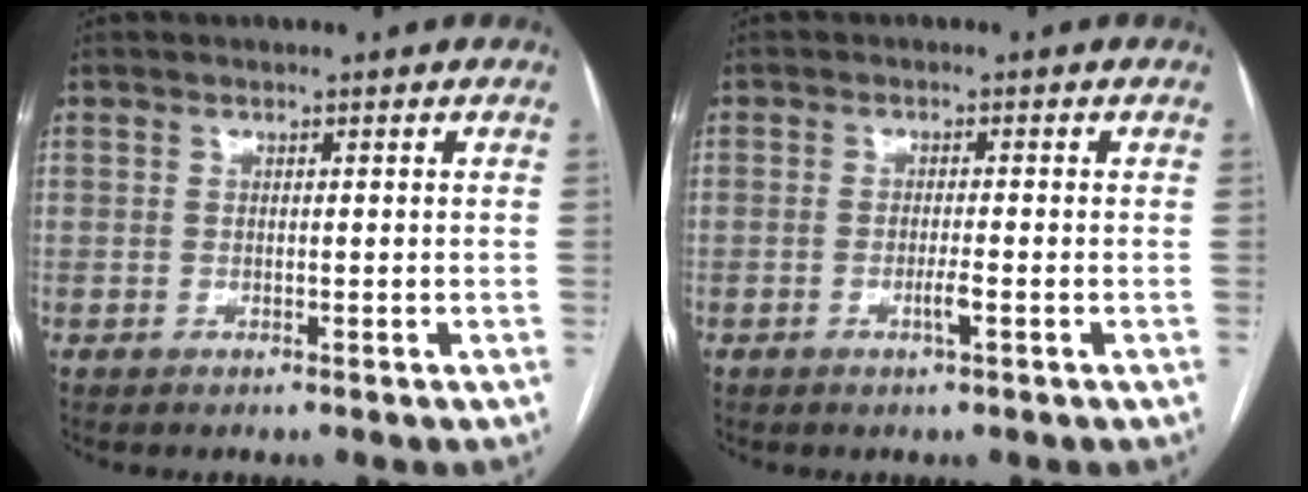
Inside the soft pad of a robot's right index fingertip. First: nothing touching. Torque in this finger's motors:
{"motor_torque": [0.76, -0.05, 0.35, 0.08]}